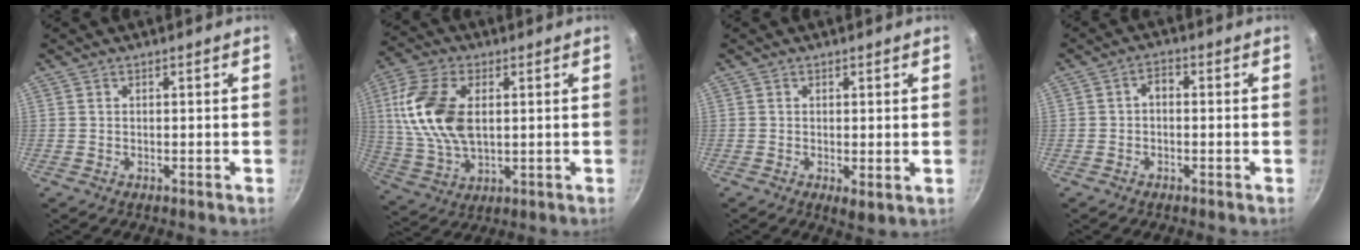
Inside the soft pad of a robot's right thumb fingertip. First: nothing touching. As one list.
[{"total": 15.2, "force": [2.5, 8.9, 12.1], "torque": [-0.230, -0.002, 0.049]}, {"total": 2.7, "force": [0.1, 1.3, 2.4], "torque": [-0.036, -0.012, 0.003]}, {"total": 2.4, "force": [-0.5, 1.6, 1.7], "torque": [-0.026, 0.015, -0.013]}]